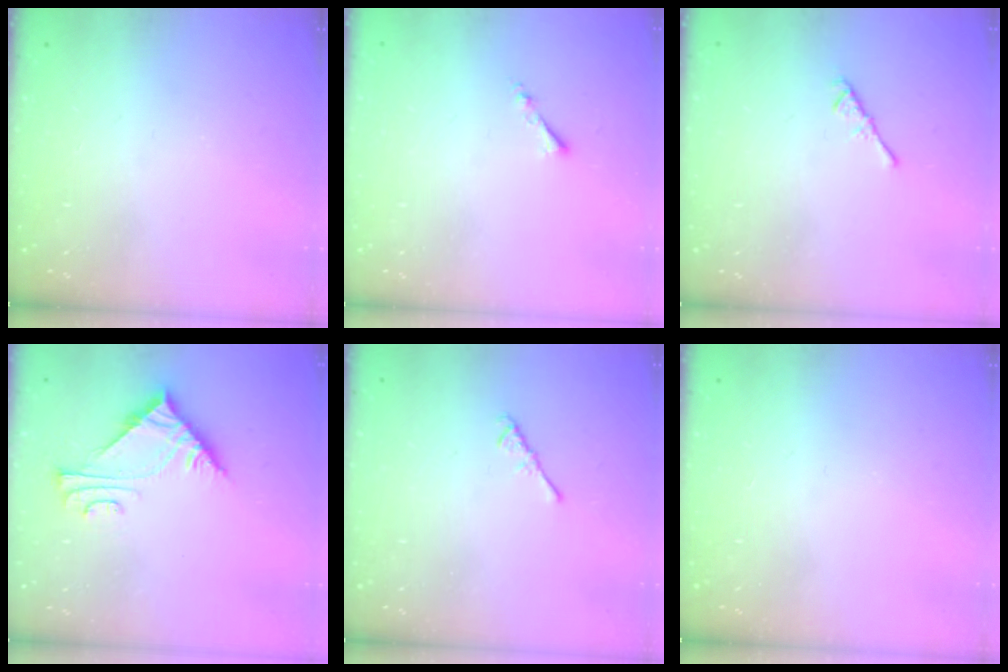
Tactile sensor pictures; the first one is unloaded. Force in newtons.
{"total": 1.3, "press": 1.2, "slide": 0.3}
{"total": 2.4, "press": 2.3, "slide": 0.6}
{"total": 7.3, "press": 7.3, "slide": 0.5}
{"total": 2.6, "press": 2.6, "slide": 0.6}
{"total": 0.0}